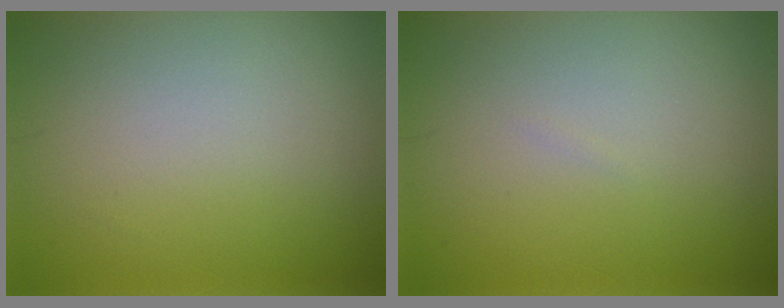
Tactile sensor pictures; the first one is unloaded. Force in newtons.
{"total": 0.0}